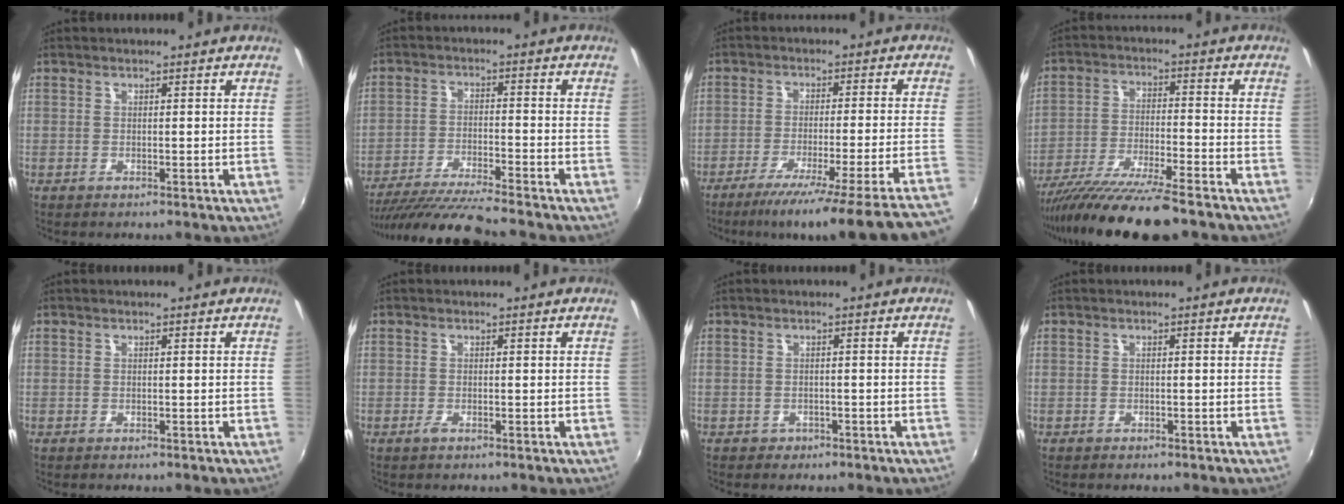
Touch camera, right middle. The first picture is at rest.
{"total": 11.6, "force": [-10.4, -0.6, 5.0], "torque": [-0.116, -0.021, -0.188]}
{"total": 20.8, "force": [-17.3, -3.3, 11.0], "torque": [-0.144, -0.075, -0.252]}
{"total": 15.5, "force": [-12.9, 0.9, 8.6], "torque": [-0.172, -0.041, -0.222]}
{"total": 0.0}
{"total": 0.8, "force": [-0.6, 0.2, 0.6], "torque": [-0.012, -0.003, -0.012]}
{"total": 1.6, "force": [-1.0, 1.2, 0.3], "torque": [-0.011, -0.002, -0.011]}
{"total": 0.7, "force": [-0.6, 0.3, 0.1], "torque": [-0.007, -0.002, -0.010]}